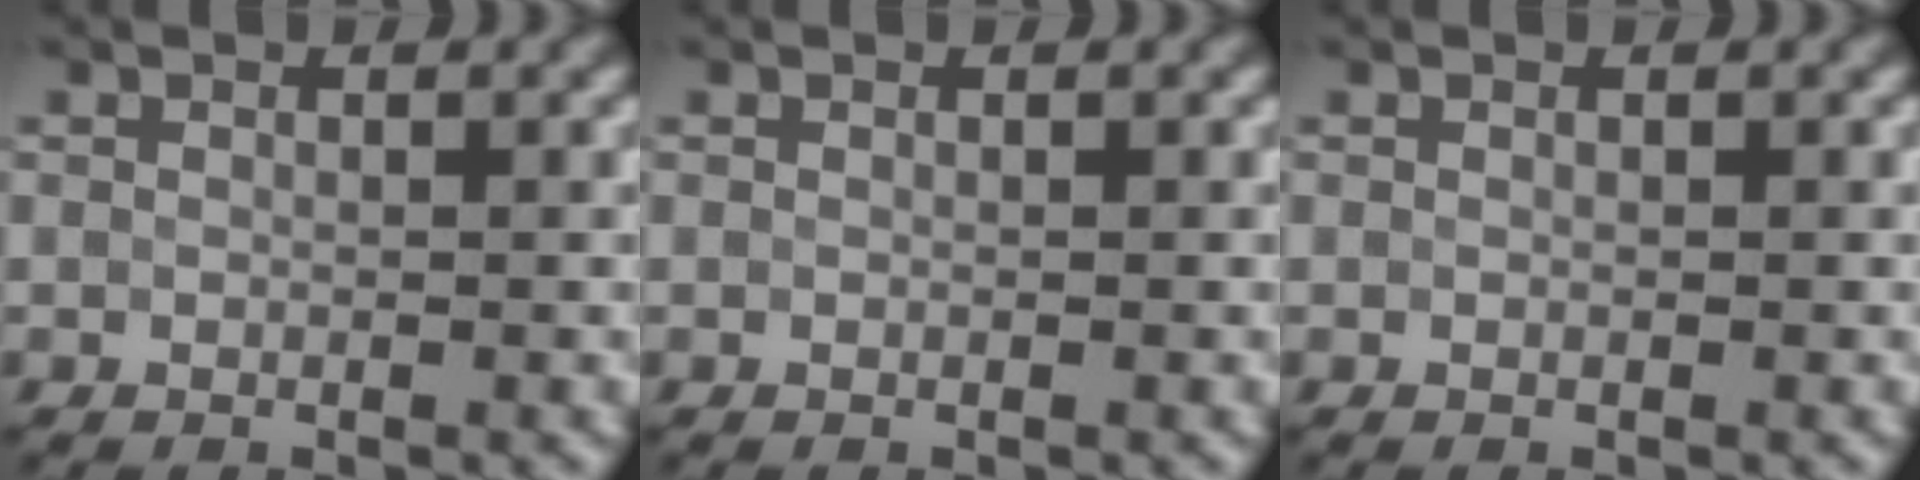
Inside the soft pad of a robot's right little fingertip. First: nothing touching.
{"total": 0.0}
{"total": 0.0}